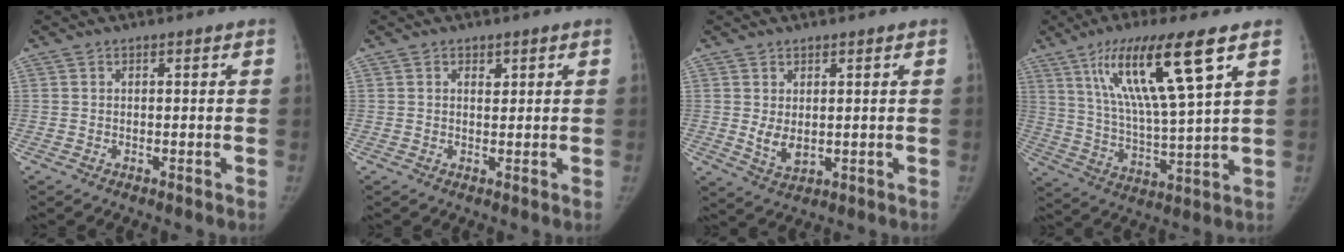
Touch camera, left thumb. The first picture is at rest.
{"total": 1.5, "force": [0.8, 0.9, 0.8], "torque": [-0.004, -0.004, 0.013]}
{"total": 4.0, "force": [0.8, 2.3, 3.2], "torque": [-0.051, -0.016, 0.025]}
{"total": 18.0, "force": [8.9, 2.4, 15.4], "torque": [-0.281, -0.036, 0.163]}